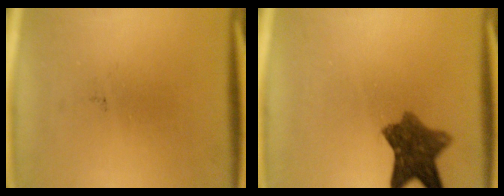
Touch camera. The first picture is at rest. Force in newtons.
{"total": 8.3}